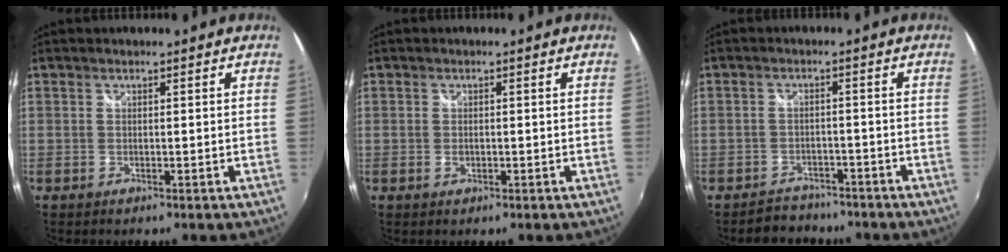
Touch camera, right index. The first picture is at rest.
{"total": 1.2, "force": [-0.4, 0.9, 0.8], "torque": [-0.015, -0.002, -0.006]}
{"total": 5.4, "force": [-4.6, 2.9, 0.3], "torque": [-0.021, 0.012, -0.067]}